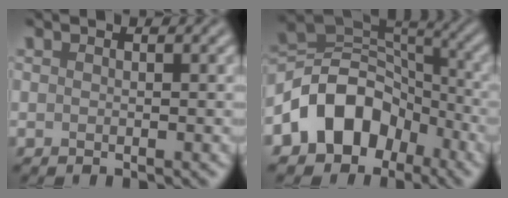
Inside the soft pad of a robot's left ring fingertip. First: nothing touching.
{"total": 8.8, "force": [-4.2, 6.5, 4.3], "torque": [-0.052, 0.012, -0.091]}